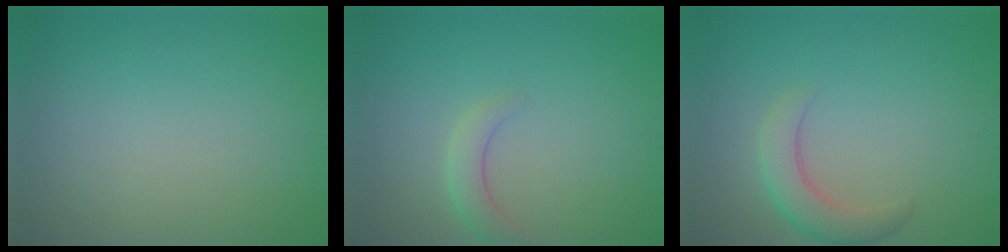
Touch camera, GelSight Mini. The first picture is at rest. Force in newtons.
{"total": 1.9, "press": 1.9, "slide": 0.2}
{"total": 3.1, "press": 3.1, "slide": 0.3}